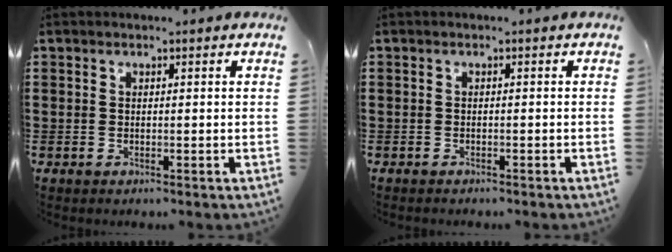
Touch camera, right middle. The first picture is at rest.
{"total": 0.6, "force": [-0.6, 0.1, 0.0], "torque": [-0.001, 0.002, -0.014]}